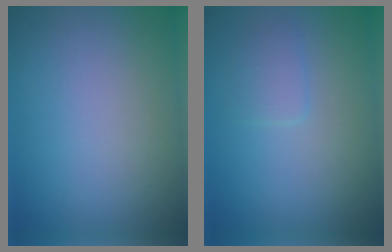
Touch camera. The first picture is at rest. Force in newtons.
{"total": 1.2, "press": 1.2, "slide": 0.1}